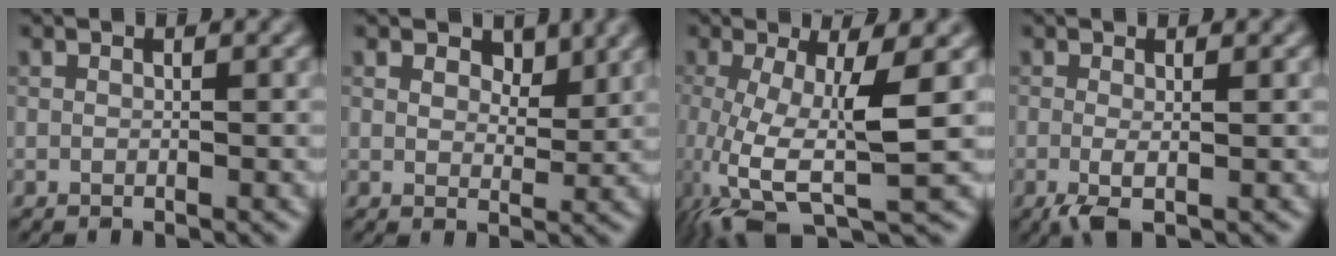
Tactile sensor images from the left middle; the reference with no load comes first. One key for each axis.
{"total": 3.3, "fx": 2.0, "fy": 1.9, "fz": 1.7, "tx": -0.033, "ty": 0.000, "tz": 0.027}
{"total": 8.3, "fx": -1.3, "fy": 2.0, "fz": 7.9, "tx": -0.162, "ty": -0.008, "tz": -0.027}
{"total": 1.8, "fx": -0.5, "fy": 0.3, "fz": 1.7, "tx": -0.041, "ty": -0.007, "tz": -0.013}